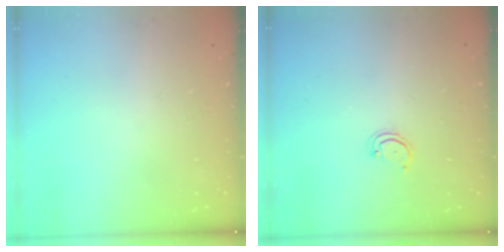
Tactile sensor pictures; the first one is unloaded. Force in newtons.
{"total": 3.2, "press": 3.2, "slide": 0.2}